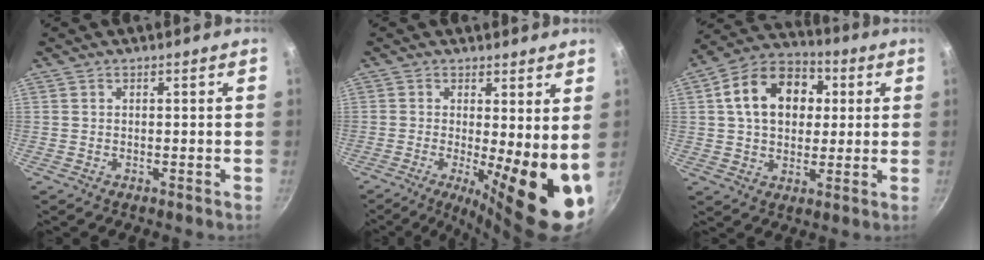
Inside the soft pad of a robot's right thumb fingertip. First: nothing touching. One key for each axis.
{"total": 14.4, "fx": -1.1, "fy": 4.1, "fz": 13.8, "tx": -0.166, "ty": -0.028, "tz": -0.012}
{"total": 15.9, "fx": 3.4, "fy": 11.6, "fz": 10.4, "tx": -0.142, "ty": 0.023, "tz": 0.041}